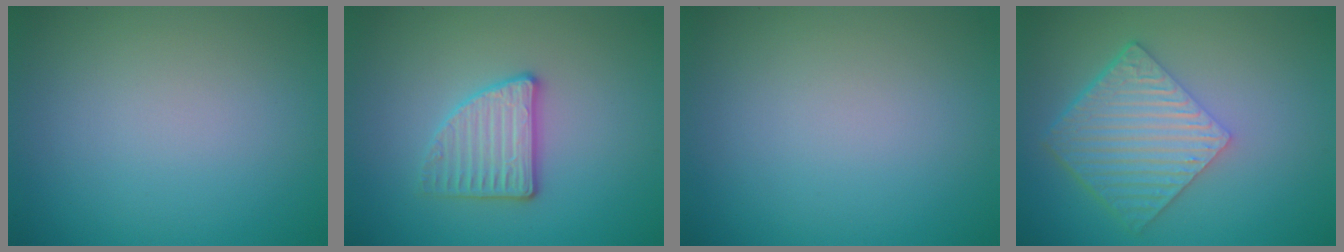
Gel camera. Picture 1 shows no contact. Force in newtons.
{"total": 3.1, "press": 2.9, "slide": 0.9}
{"total": 0.0}
{"total": 6.5, "press": 4.6, "slide": 4.6}